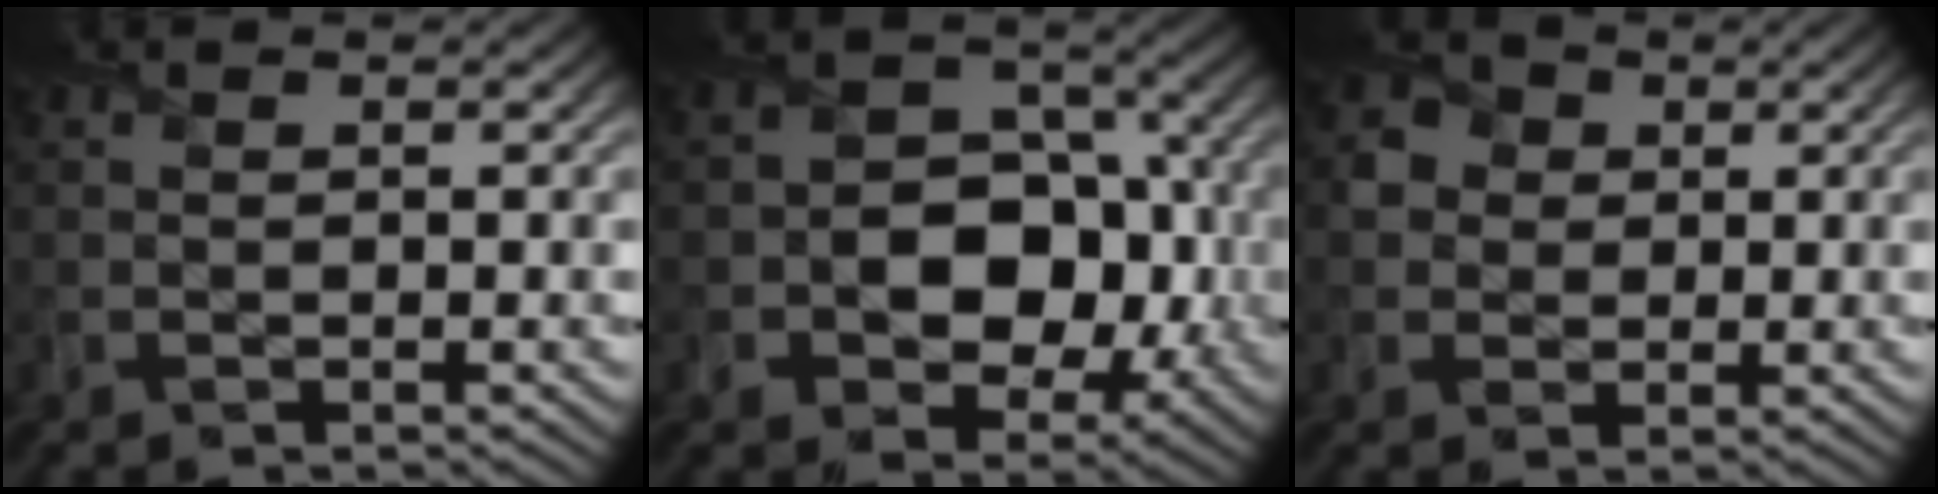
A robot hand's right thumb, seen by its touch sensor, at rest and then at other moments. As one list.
[{"total": 10.1, "force": [-1.7, 7.6, 6.5], "torque": [-0.092, -0.003, -0.042]}, {"total": 3.8, "force": [0.7, 3.6, 1.2], "torque": [-0.028, 0.005, 0.002]}]